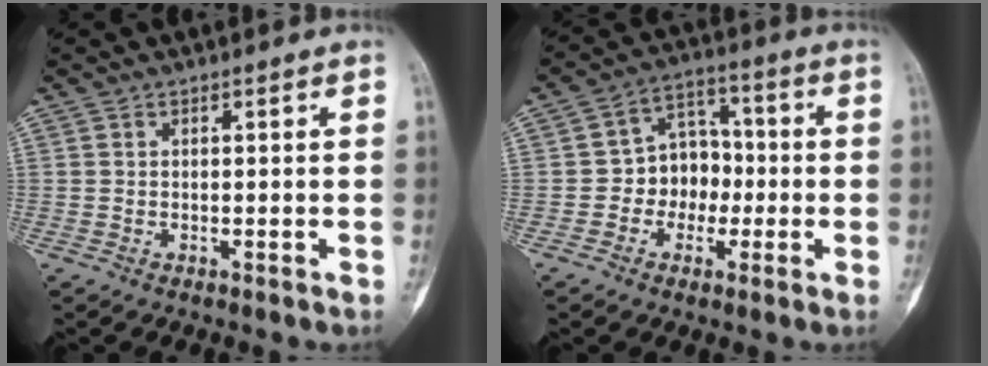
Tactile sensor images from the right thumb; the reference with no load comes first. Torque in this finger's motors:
{"motor_torque": [-0.19, 0.41, -0.12, -0.18, -0.05]}